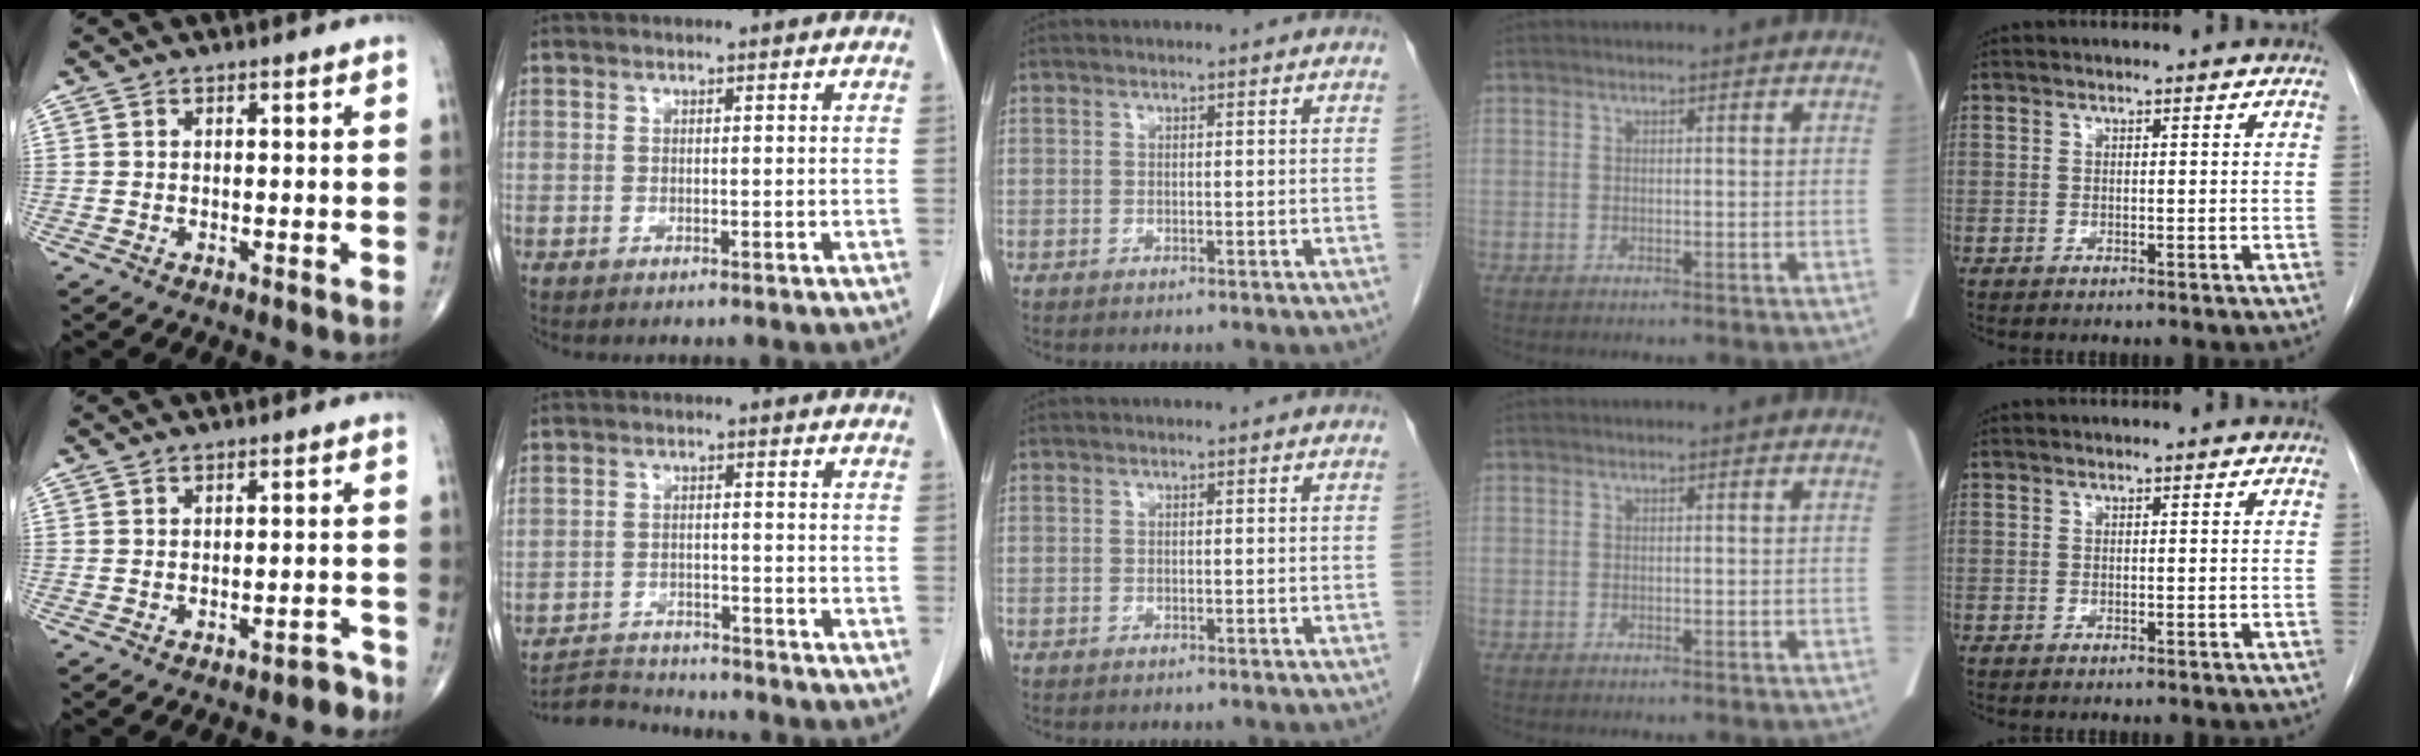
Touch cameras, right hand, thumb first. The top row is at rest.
{"thumb": {"total": 2.9, "force": [-2.5, 1.2, 0.9], "torque": [-0.003, 0.029, -0.030]}, "index": {"total": 5.7, "force": [-5.7, 0.4, -0.2], "torque": [0.000, -0.007, -0.102]}}